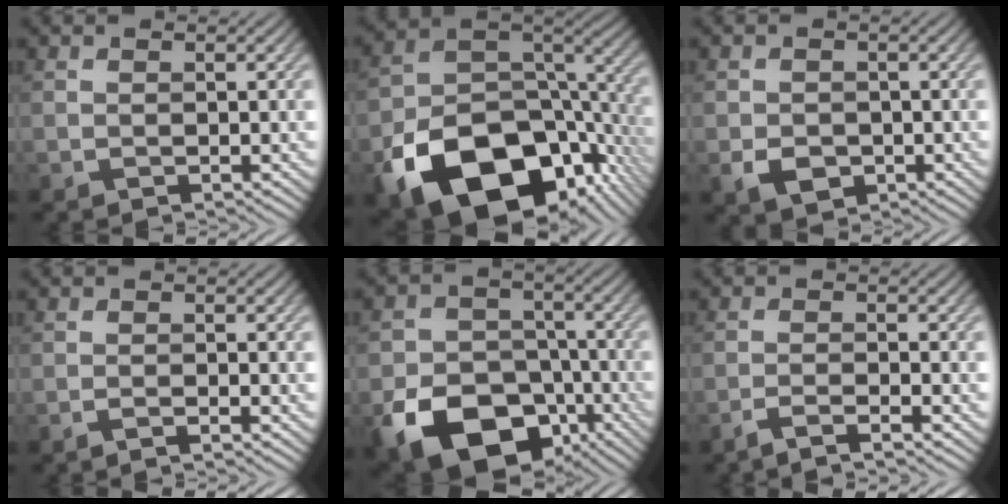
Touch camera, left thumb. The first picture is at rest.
{"total": 19.2, "force": [-9.2, 12.0, 11.8], "torque": [-0.224, -0.054, -0.135]}
{"total": 3.3, "force": [-1.1, 2.6, 1.7], "torque": [-0.036, -0.013, -0.021]}
{"total": 1.4, "force": [-1.1, 0.1, 1.0], "torque": [-0.013, 0.002, -0.027]}
{"total": 16.2, "force": [-8.5, 11.2, 8.1], "torque": [-0.173, -0.053, -0.140]}
{"total": 3.1, "force": [-2.3, 0.3, 2.0], "torque": [-0.025, 0.001, -0.061]}